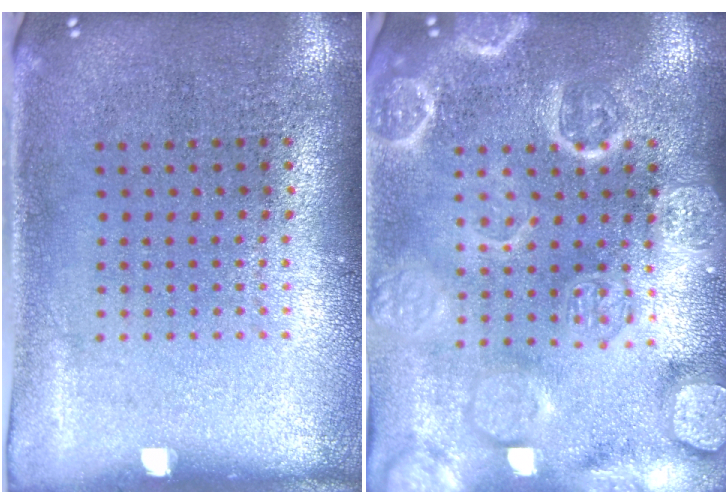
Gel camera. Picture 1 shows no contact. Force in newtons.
{"total": 6.1, "press": 6.0, "slide": 0.9}